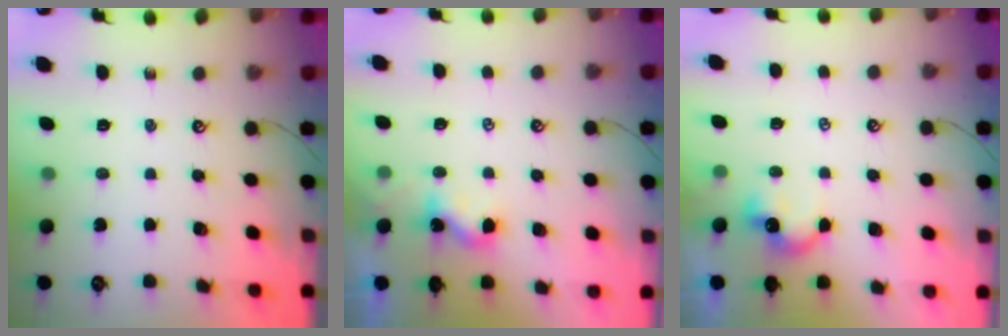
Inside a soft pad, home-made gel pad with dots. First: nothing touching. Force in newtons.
{"total": 1.9, "press": 1.9, "slide": 0.1}
{"total": 1.6, "press": 1.5, "slide": 0.4}